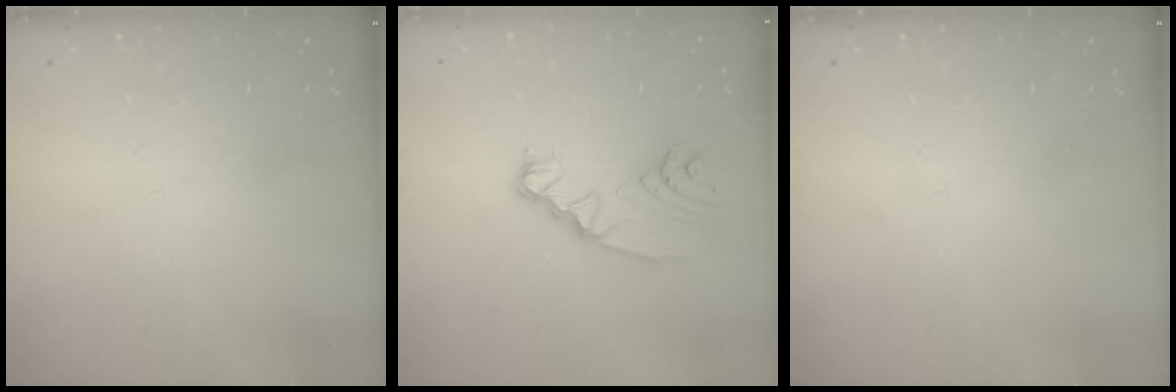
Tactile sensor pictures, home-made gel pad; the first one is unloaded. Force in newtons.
{"total": 7.2, "press": 7.2, "slide": 0.5}
{"total": 0.0}